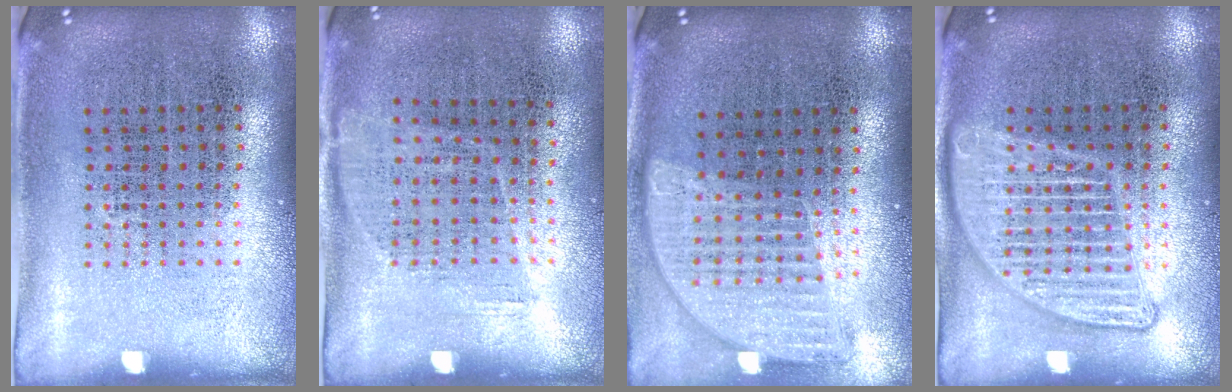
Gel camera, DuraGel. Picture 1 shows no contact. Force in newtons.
{"total": 1.1, "press": 0.9, "slide": 0.7}
{"total": 1.2, "press": 1.2, "slide": 0.5}
{"total": 3.0, "press": 3.0, "slide": 0.3}